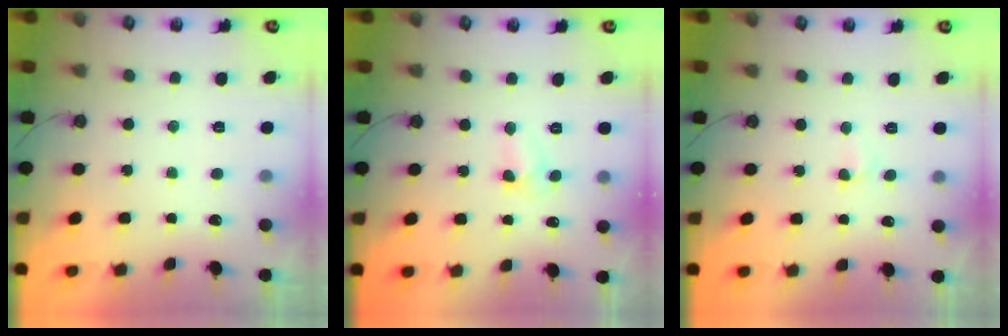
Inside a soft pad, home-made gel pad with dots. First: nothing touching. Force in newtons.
{"total": 5.0, "press": 5.0, "slide": 0.6}
{"total": 3.0, "press": 2.9, "slide": 0.5}